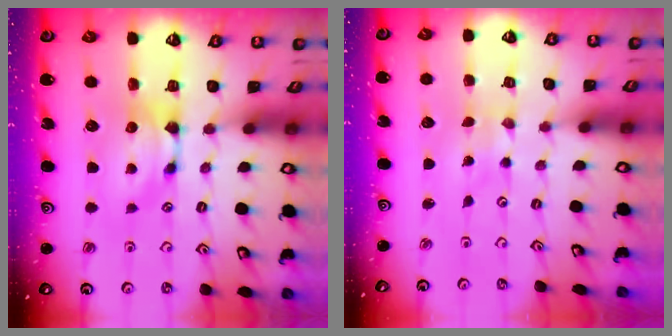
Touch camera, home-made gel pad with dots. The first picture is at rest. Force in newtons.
{"total": 5.3, "press": 5.3, "slide": 0.2}